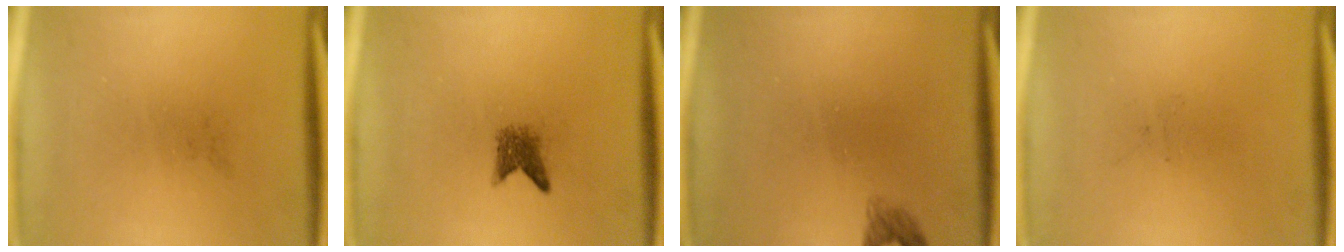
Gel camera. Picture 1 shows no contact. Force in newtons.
{"total": 2.3}
{"total": 1.4}
{"total": 0.0}